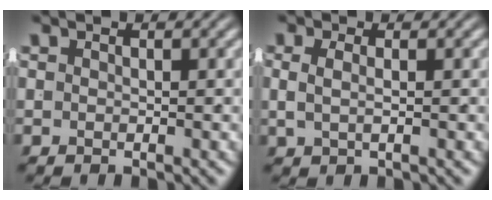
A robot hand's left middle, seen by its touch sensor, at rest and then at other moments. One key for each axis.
{"total": 1.3, "fx": 0.2, "fy": 0.0, "fz": 1.3, "tx": -0.026, "ty": -0.006, "tz": 0.011}